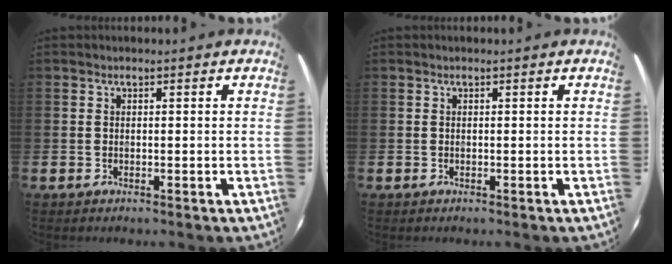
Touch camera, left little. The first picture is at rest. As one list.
[{"total": 0.0}]